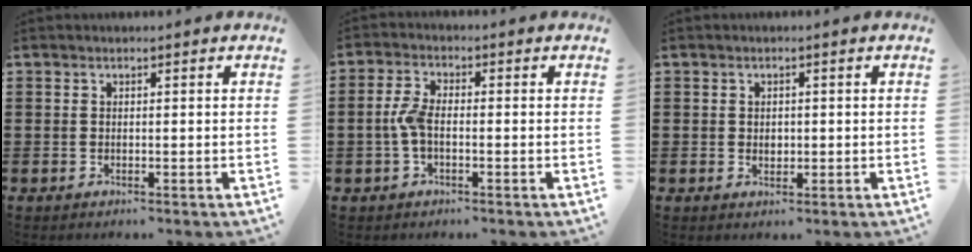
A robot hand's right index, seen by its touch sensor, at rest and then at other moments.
{"total": 4.1, "force": [-0.8, 1.8, 3.6], "torque": [-0.095, -0.004, -0.023]}
{"total": 1.2, "force": [0.2, 1.0, 0.7], "torque": [-0.015, 0.007, 0.002]}